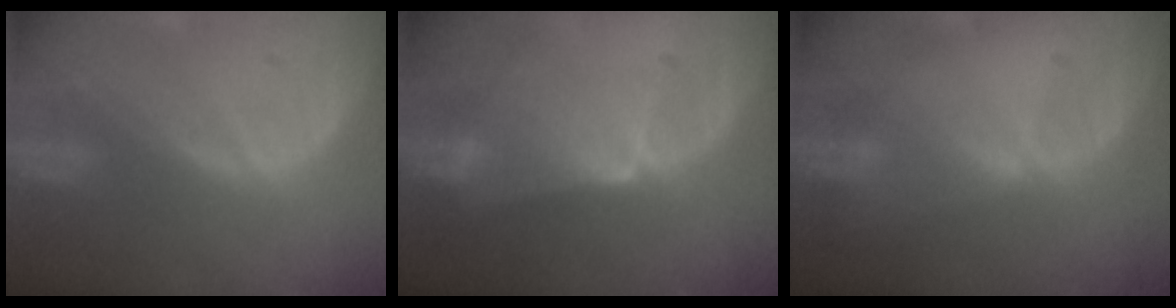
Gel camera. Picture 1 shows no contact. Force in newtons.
{"total": 6.4, "press": 5.7, "slide": 3.0}
{"total": 0.8, "press": 0.8, "slide": 0.2}